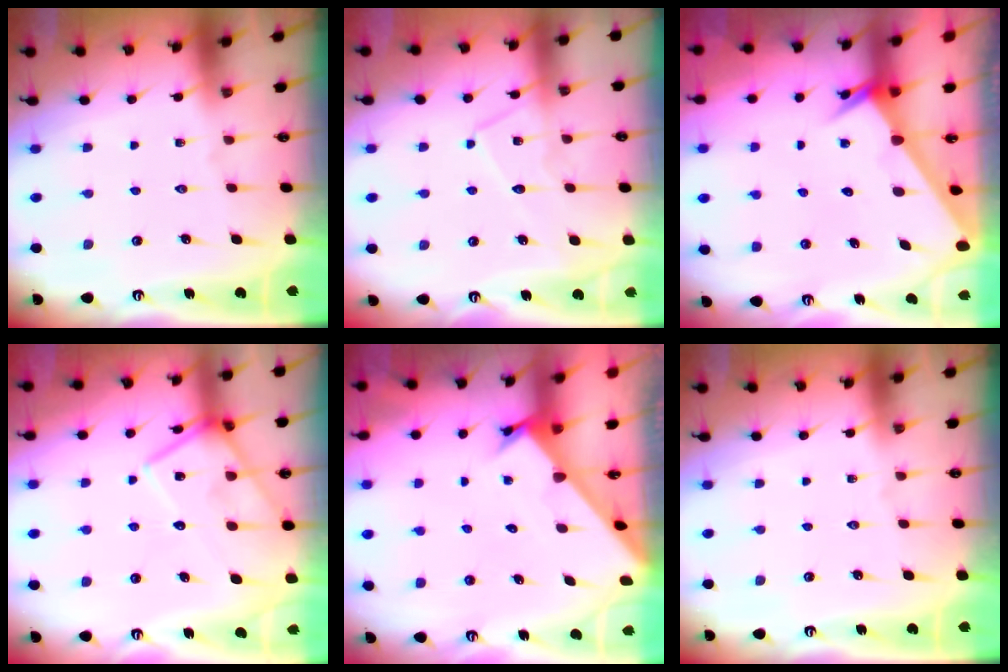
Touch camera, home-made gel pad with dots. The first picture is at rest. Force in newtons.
{"total": 9.5, "press": 9.5, "slide": 0.6}
{"total": 2.6, "press": 2.6, "slide": 0.1}
{"total": 13.1, "press": 13.1, "slide": 0.9}
{"total": 2.3, "press": 2.3, "slide": 0.2}
{"total": 0.0}